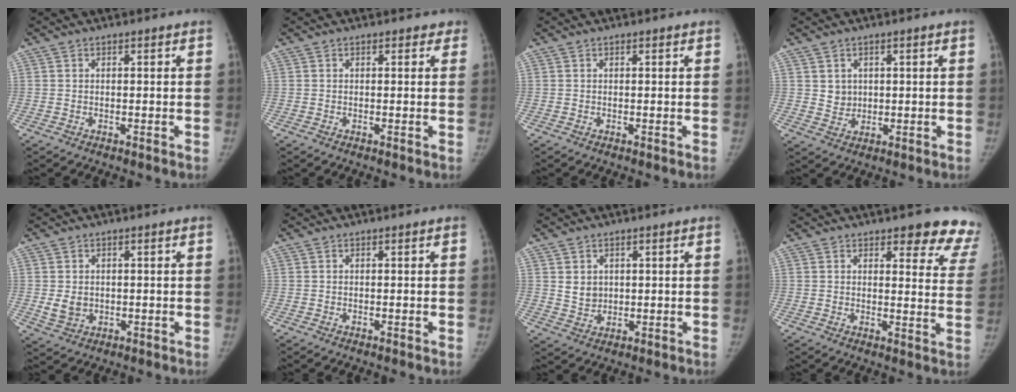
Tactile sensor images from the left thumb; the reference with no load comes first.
{"total": 1.2, "force": [0.8, 0.7, 0.4], "torque": [0.011, -0.003, 0.003]}
{"total": 0.0}
{"total": 3.2, "force": [0.9, 2.9, 1.0], "torque": [-0.003, -0.009, 0.025]}
{"total": 3.7, "force": [-0.1, 3.0, 2.1], "torque": [-0.029, -0.005, 0.009]}
{"total": 0.0}
{"total": 3.6, "force": [1.1, 3.1, 1.6], "torque": [-0.013, -0.011, 0.029]}
{"total": 11.5, "force": [9.7, 4.0, 4.8], "torque": [-0.001, -0.058, 0.083]}